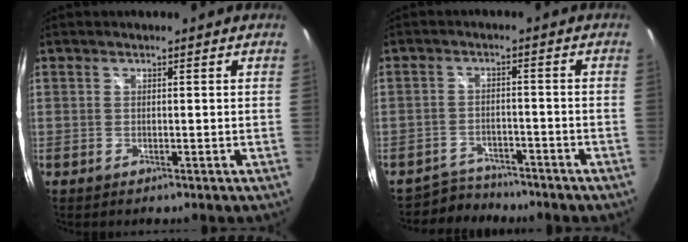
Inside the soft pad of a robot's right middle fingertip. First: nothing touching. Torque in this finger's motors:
{"motor_torque": [-0.40, -0.27, -0.08, -0.03]}